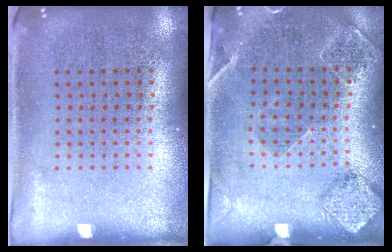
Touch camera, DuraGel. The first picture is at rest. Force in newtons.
{"total": 1.6, "press": 1.6, "slide": 0.4}